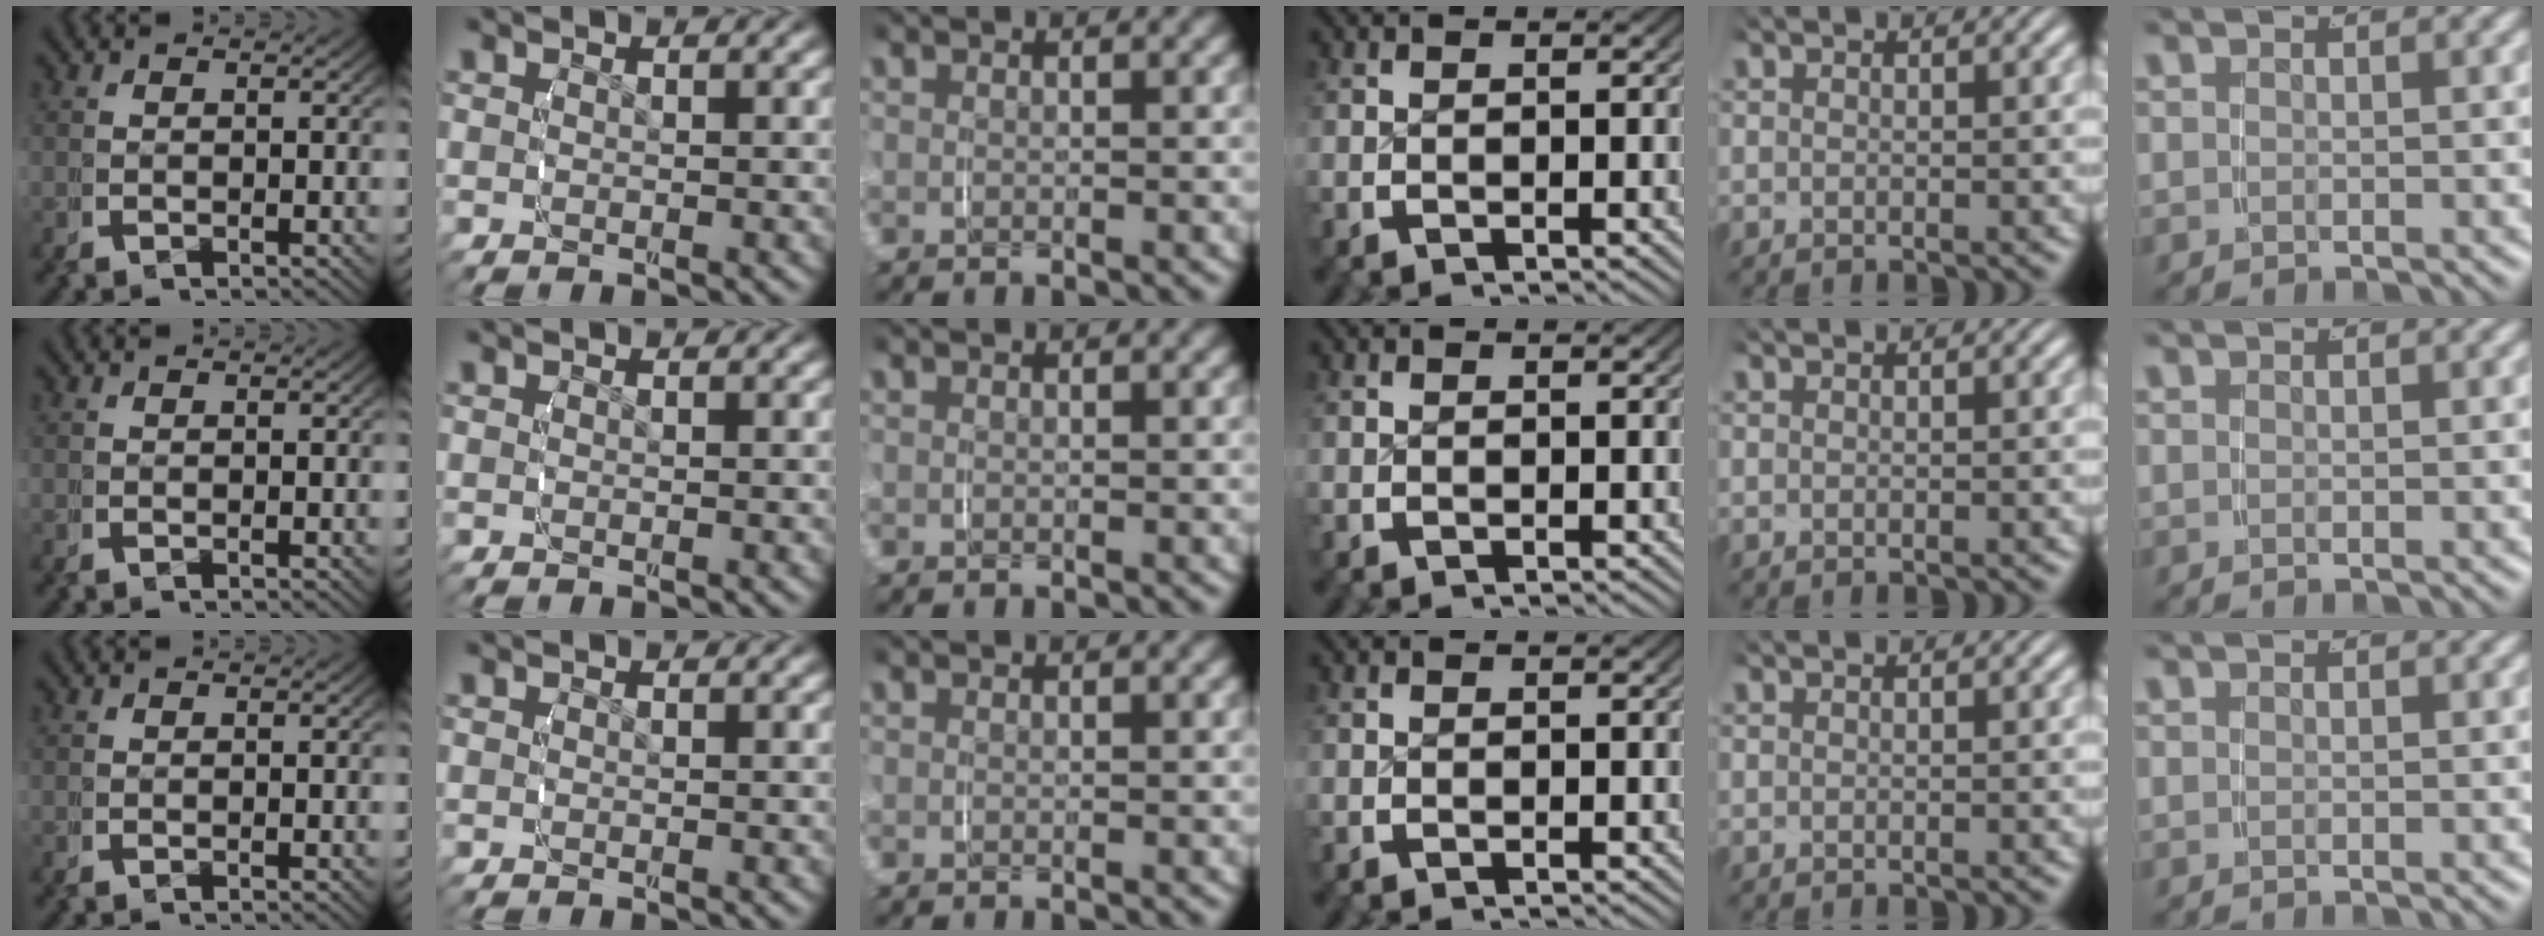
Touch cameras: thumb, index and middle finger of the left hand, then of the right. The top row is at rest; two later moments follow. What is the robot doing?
{"motion": "grasp_and_lifting", "object": "fork"}